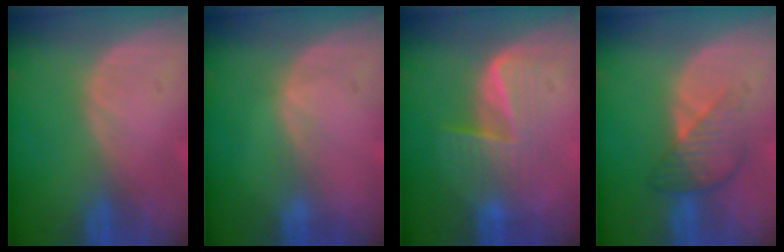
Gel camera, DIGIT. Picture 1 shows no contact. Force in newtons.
{"total": 0.6, "press": 0.5, "slide": 0.2}
{"total": 6.8, "press": 5.7, "slide": 3.8}
{"total": 4.6, "press": 4.6, "slide": 0.1}